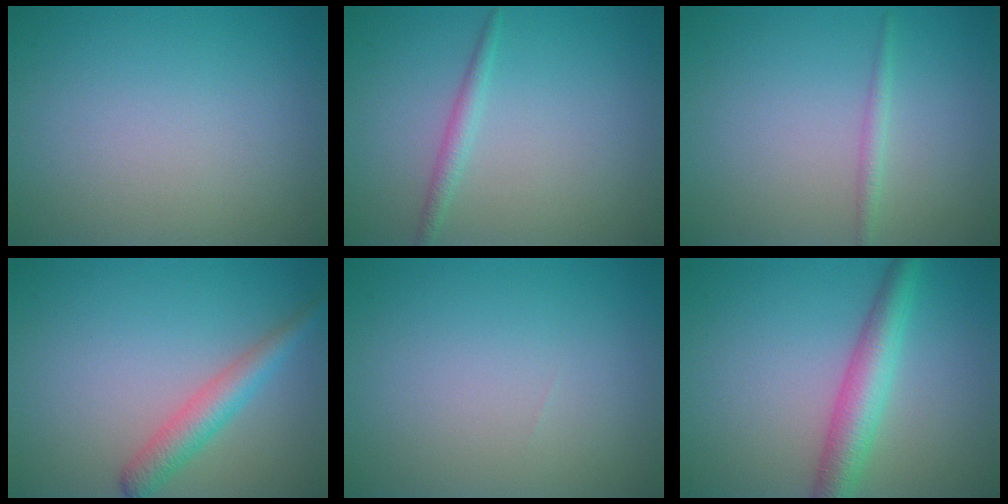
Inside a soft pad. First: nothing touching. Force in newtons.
{"total": 1.4, "press": 1.4, "slide": 0.1}
{"total": 1.1, "press": 1.1, "slide": 0.1}
{"total": 3.1, "press": 3.1, "slide": 0.1}
{"total": 0.0}
{"total": 4.3, "press": 4.3, "slide": 0.1}